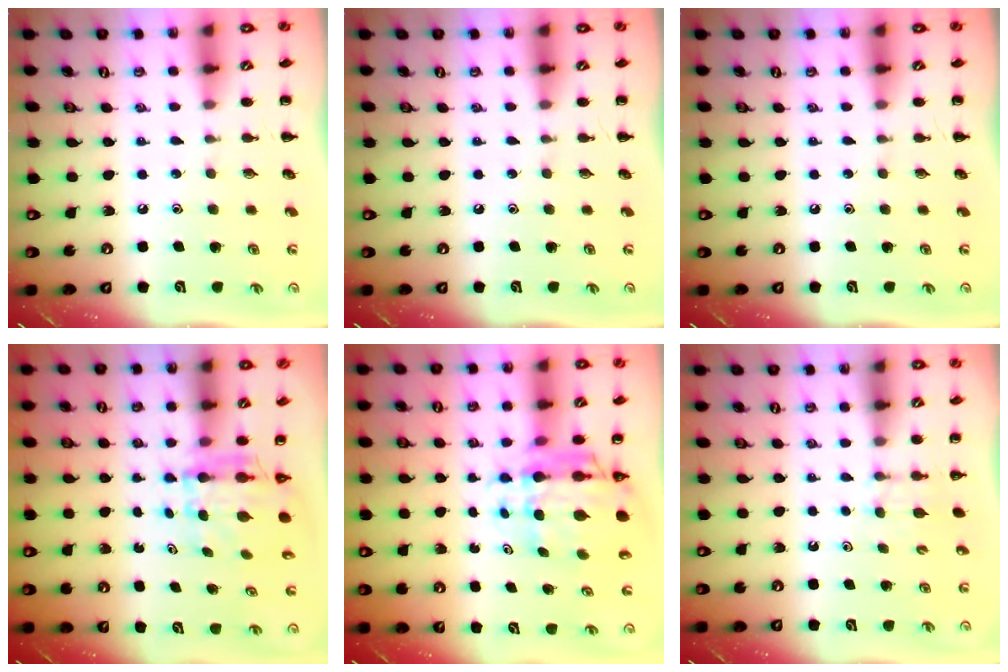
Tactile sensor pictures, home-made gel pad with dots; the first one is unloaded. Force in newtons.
{"total": 0.0}
{"total": 0.0}
{"total": 5.3, "press": 5.1, "slide": 1.2}
{"total": 8.1, "press": 7.8, "slide": 2.4}
{"total": 2.6, "press": 2.4, "slide": 1.0}